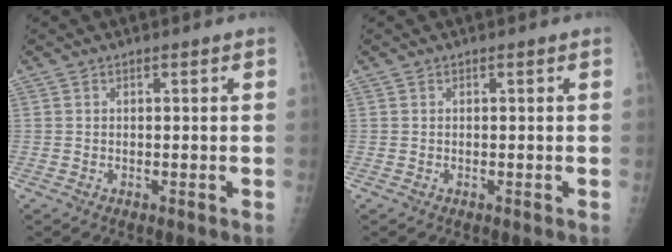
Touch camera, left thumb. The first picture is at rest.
{"total": 0.0}